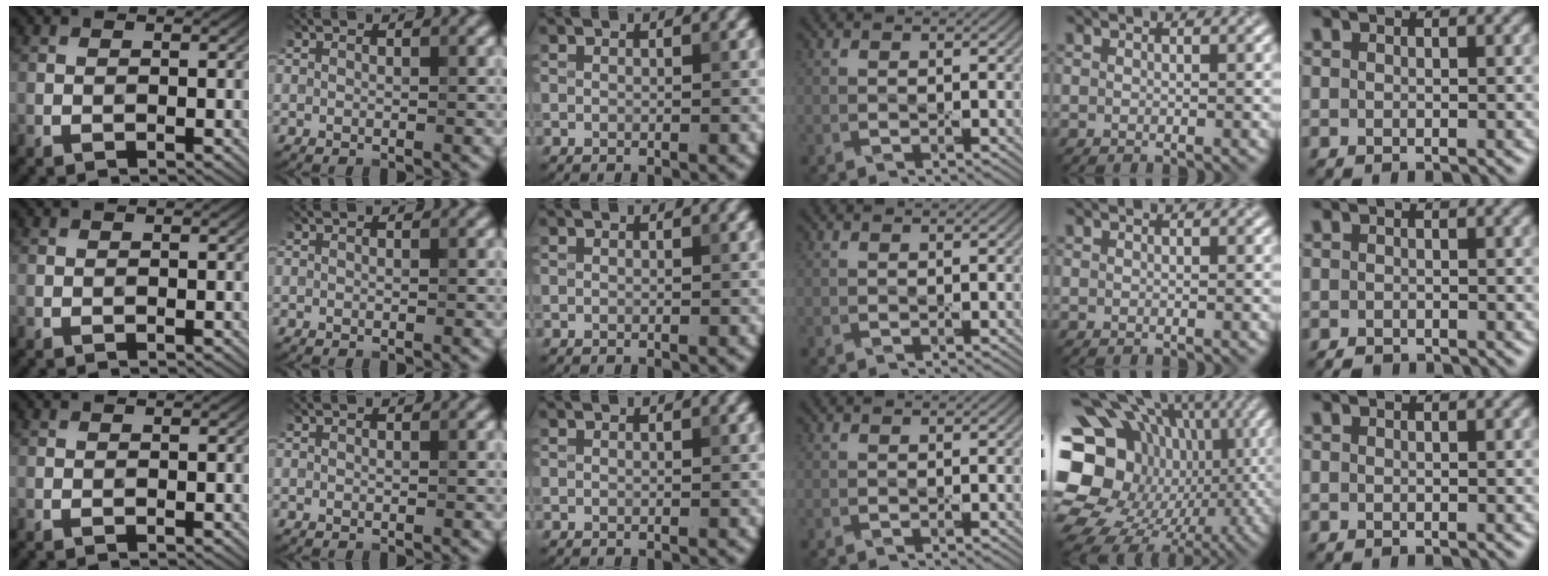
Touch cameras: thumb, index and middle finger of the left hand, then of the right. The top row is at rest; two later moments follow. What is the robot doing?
{"motion": "press", "object": "keyboard"}